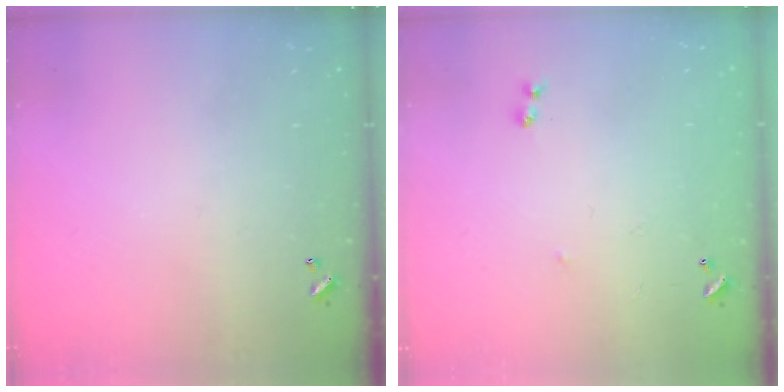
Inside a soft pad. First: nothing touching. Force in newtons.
{"total": 6.4, "press": 6.4, "slide": 1.0}